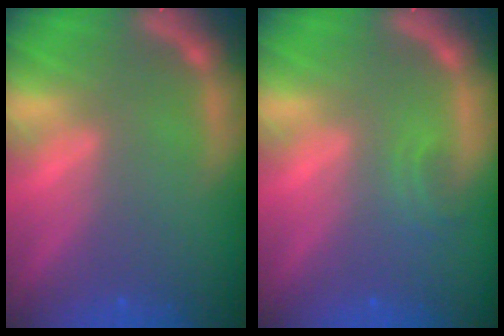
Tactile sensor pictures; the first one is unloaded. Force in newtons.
{"total": 1.4}